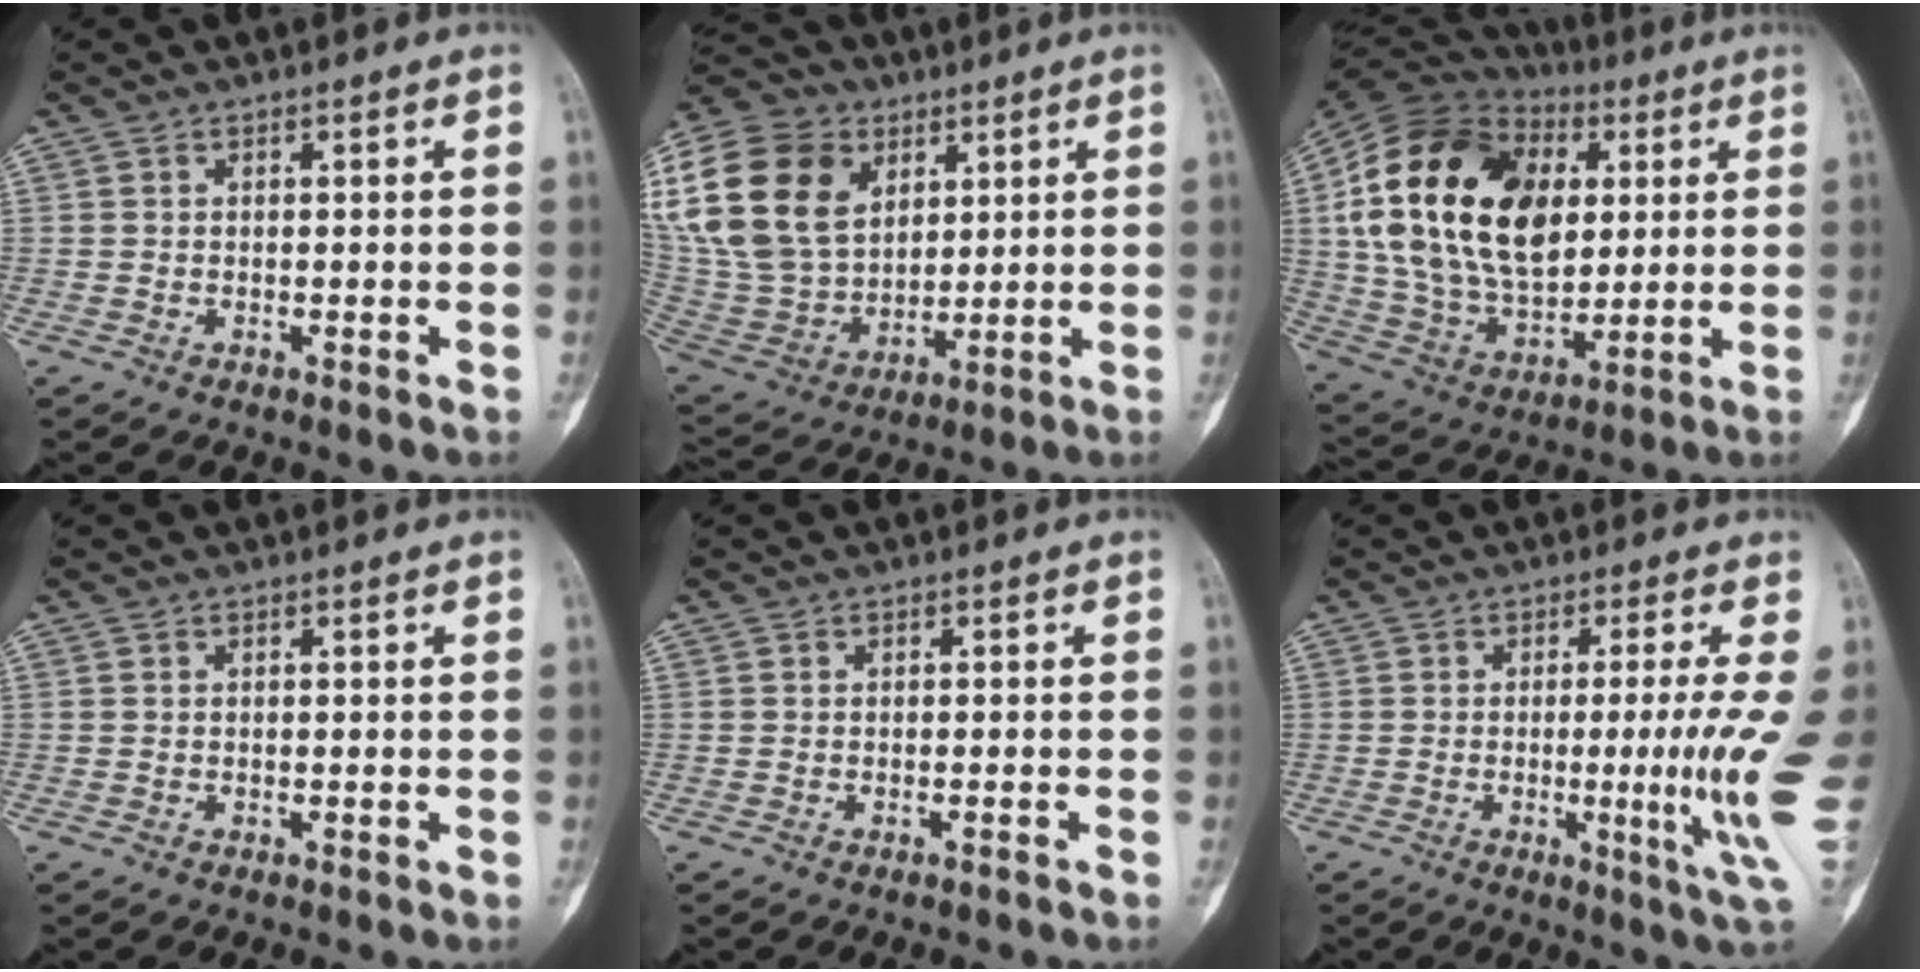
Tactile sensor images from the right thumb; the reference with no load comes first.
{"total": 27.8, "force": [9.0, 20.1, 17.0], "torque": [-0.378, 0.023, 0.184]}
{"total": 28.6, "force": [5.8, 18.2, 21.4], "torque": [-0.397, 0.001, 0.106]}
{"total": 0.0}
{"total": 0.8, "force": [-0.7, -0.1, 0.4], "torque": [-0.012, 0.011, -0.004]}
{"total": 9.3, "force": [-0.4, -1.2, 9.2], "torque": [-0.145, -0.025, -0.005]}